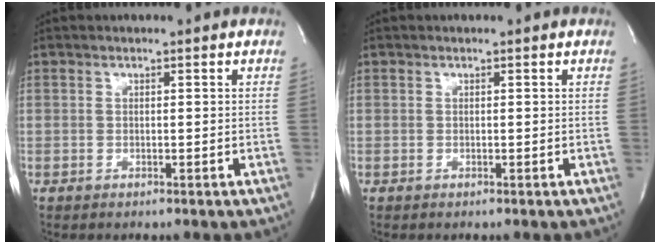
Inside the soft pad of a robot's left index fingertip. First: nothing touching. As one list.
[{"total": 0.0}]